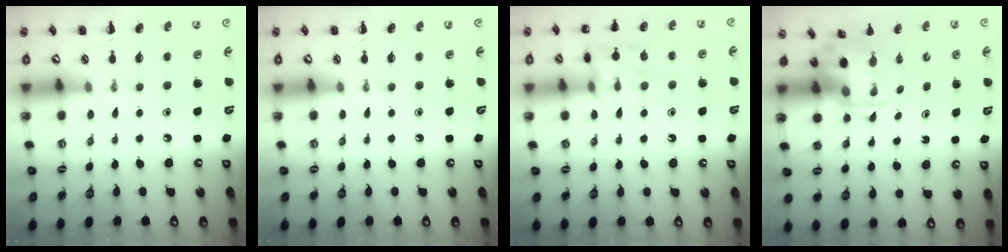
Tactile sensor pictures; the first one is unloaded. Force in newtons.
{"total": 0.0}
{"total": 13.3, "press": 13.2, "slide": 0.7}
{"total": 3.8, "press": 3.7, "slide": 0.8}